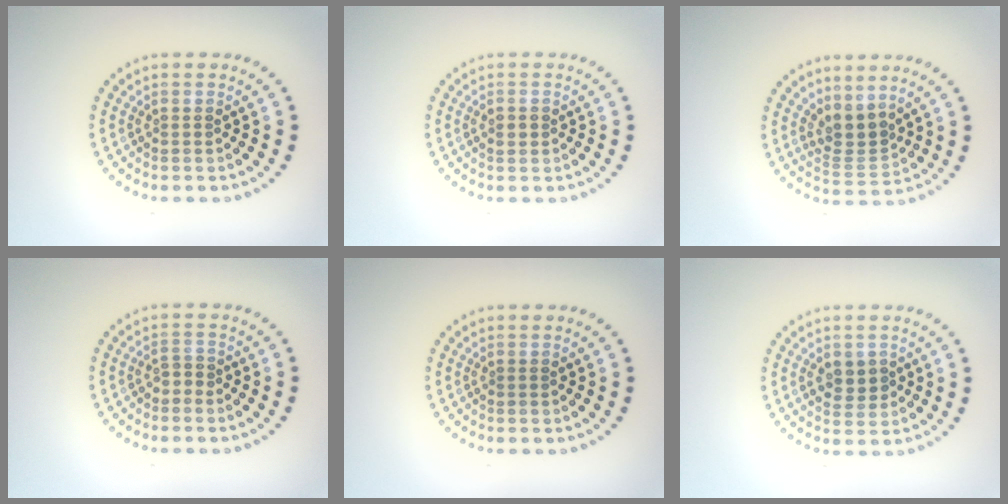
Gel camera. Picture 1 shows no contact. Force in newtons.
{"total": 1.2, "press": 1.2, "slide": 0.1}
{"total": 2.8, "press": 2.2, "slide": 1.8}
{"total": 1.1, "press": 0.9, "slide": 0.7}
{"total": 0.0}
{"total": 2.3, "press": 2.3, "slide": 0.5}